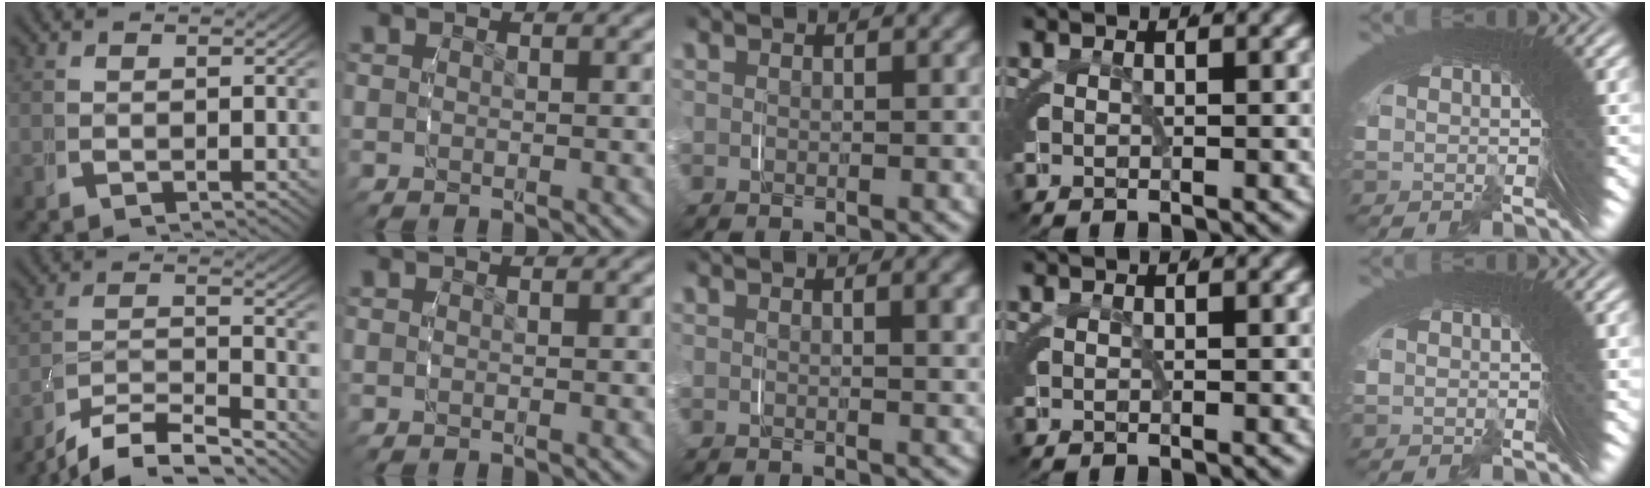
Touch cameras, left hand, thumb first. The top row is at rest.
{"thumb": {"total": 6.3, "force": [-4.1, 3.4, 3.3], "torque": [-0.055, -0.019, -0.070]}, "middle": {"total": 0.9, "force": [0.7, -0.4, 0.5], "torque": [-0.002, 0.006, 0.011]}}